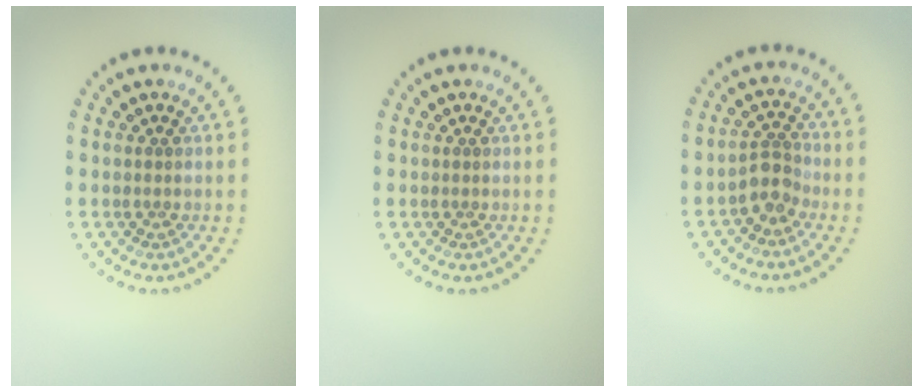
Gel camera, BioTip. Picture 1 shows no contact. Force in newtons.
{"total": 0.0}
{"total": 2.5, "press": 2.0, "slide": 1.5}